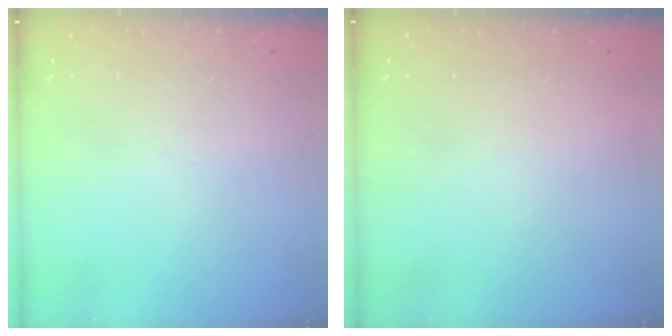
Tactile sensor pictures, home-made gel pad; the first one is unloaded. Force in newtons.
{"total": 1.6, "press": 1.6, "slide": 0.1}